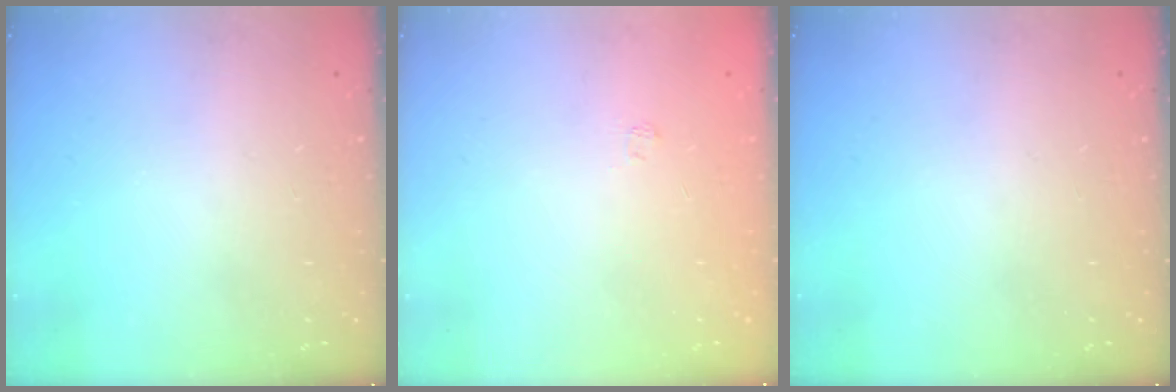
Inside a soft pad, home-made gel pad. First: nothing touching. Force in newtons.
{"total": 1.8, "press": 1.4, "slide": 1.1}
{"total": 0.0}